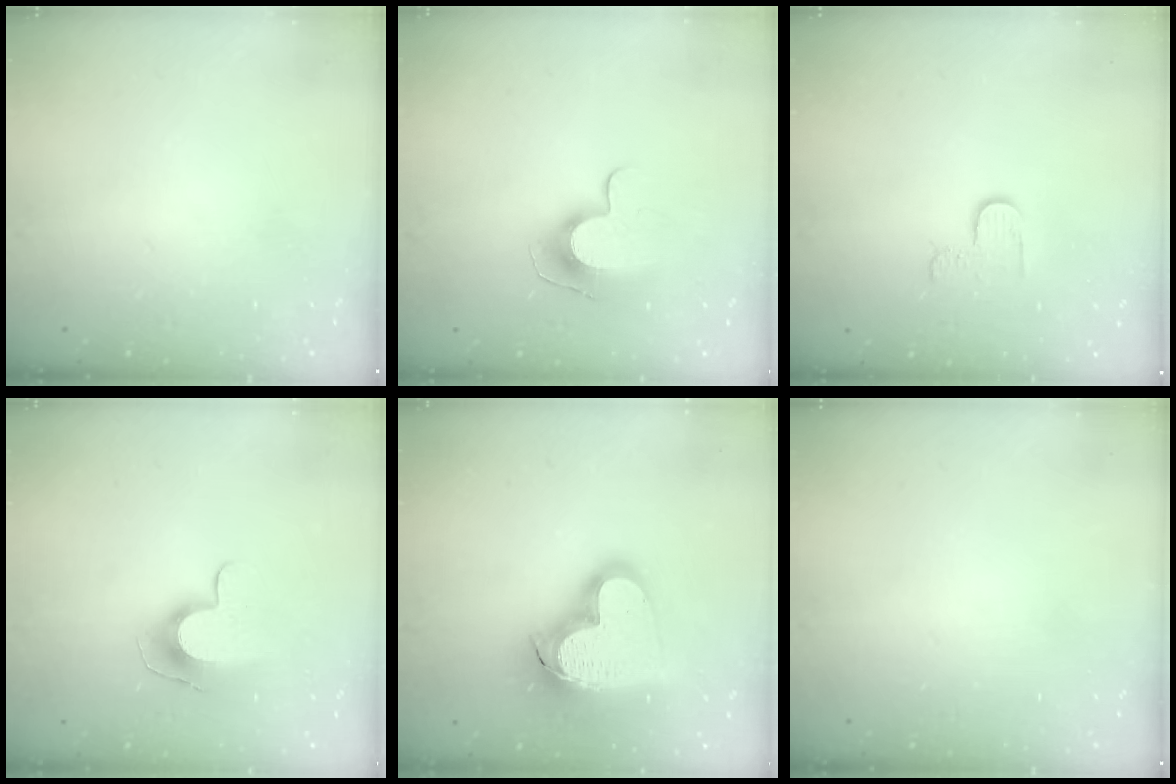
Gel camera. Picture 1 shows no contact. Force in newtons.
{"total": 10.1, "press": 10.1, "slide": 0.3}
{"total": 3.1, "press": 3.1, "slide": 0.4}
{"total": 9.6, "press": 9.6, "slide": 0.1}
{"total": 23.0, "press": 22.9, "slide": 2.3}
{"total": 0.0}